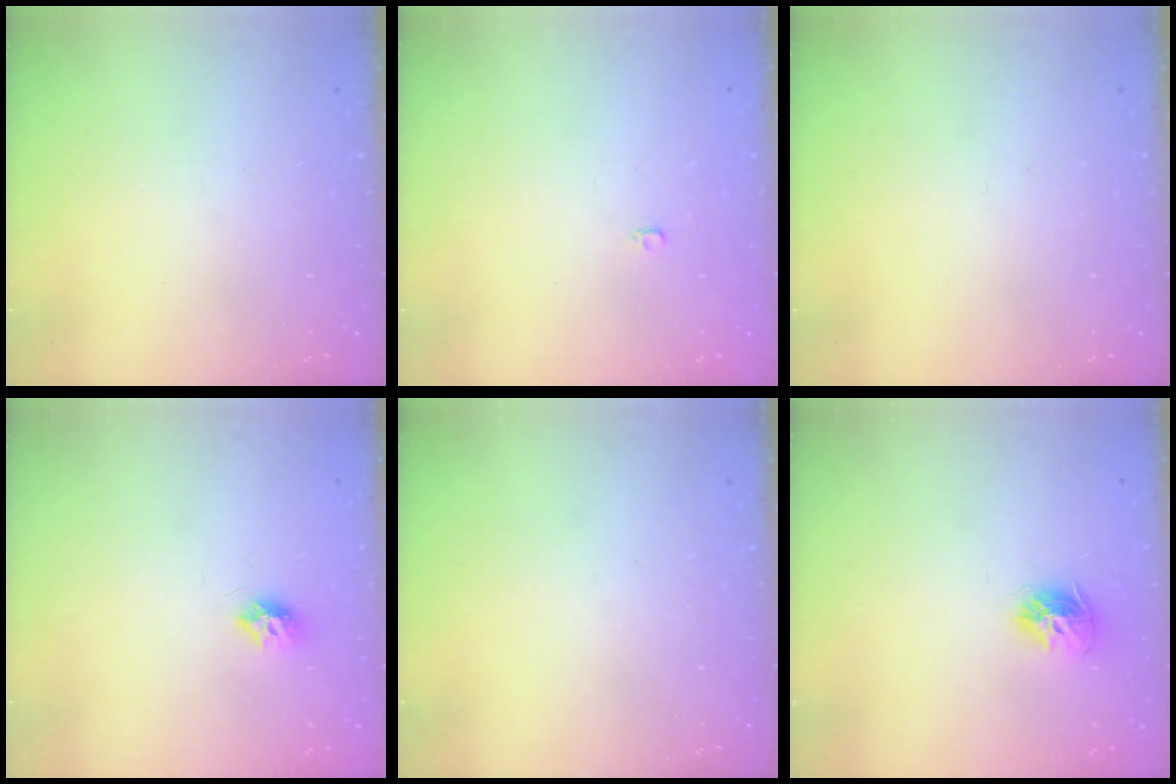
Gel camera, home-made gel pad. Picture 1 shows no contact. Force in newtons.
{"total": 2.4, "press": 2.4, "slide": 0.2}
{"total": 0.0}
{"total": 7.4, "press": 7.4, "slide": 0.2}
{"total": 0.0}
{"total": 8.9, "press": 8.8, "slide": 1.2}